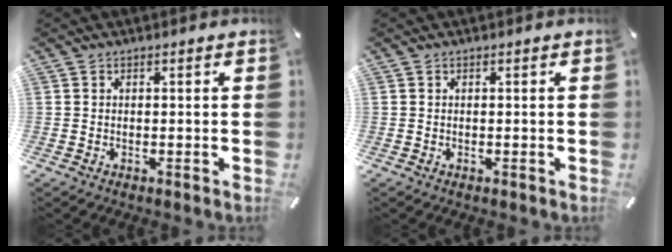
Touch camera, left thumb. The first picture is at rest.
{"total": 0.0}